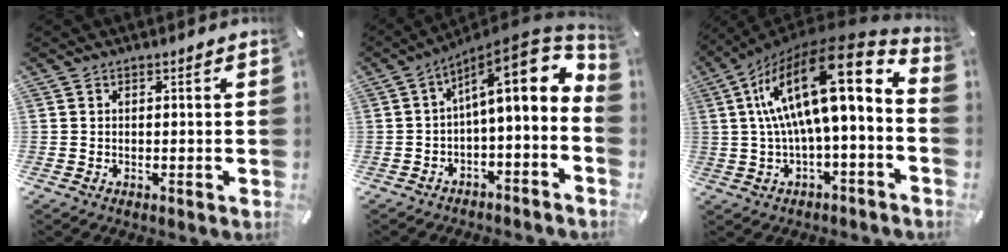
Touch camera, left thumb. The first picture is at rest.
{"total": 12.3, "force": [4.3, 3.7, 10.9], "torque": [-0.152, -0.044, 0.065]}
{"total": 21.1, "force": [4.1, 7.5, 19.3], "torque": [-0.328, -0.029, 0.062]}